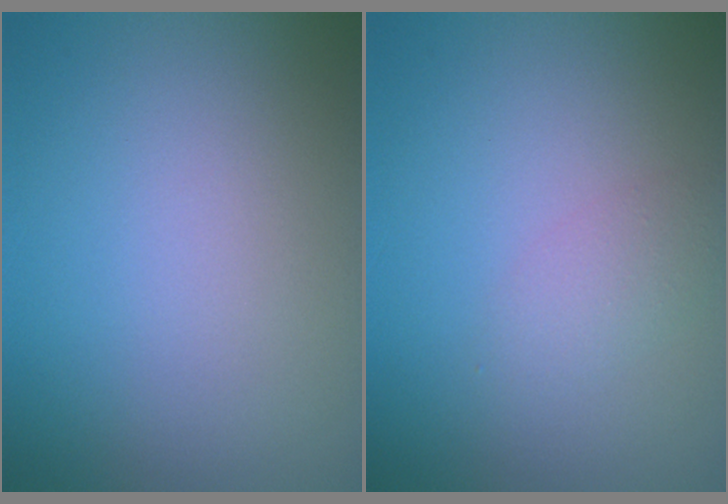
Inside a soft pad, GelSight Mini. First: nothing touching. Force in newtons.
{"total": 1.5, "press": 1.5, "slide": 0.1}